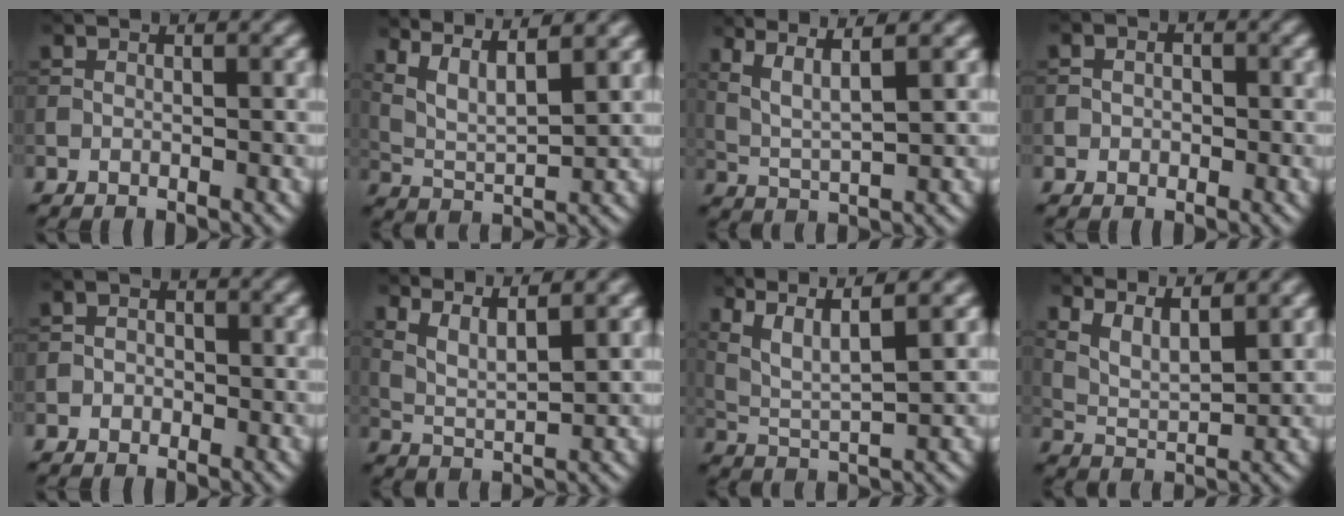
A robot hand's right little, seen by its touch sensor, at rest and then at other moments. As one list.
[{"total": 7.2, "force": [5.4, 1.9, 4.4], "torque": [-0.085, 0.019, 0.079]}, {"total": 4.7, "force": [2.8, 0.9, 3.7], "torque": [-0.075, 0.011, 0.046]}, {"total": 1.3, "force": [0.0, 1.2, 0.7], "torque": [-0.010, 0.001, -0.008]}, {"total": 1.6, "force": [-0.4, 1.4, 0.7], "torque": [-0.002, 0.003, -0.017]}, {"total": 4.9, "force": [3.6, 1.0, 3.1], "torque": [-0.056, 0.010, 0.057]}, {"total": 8.2, "force": [5.7, 1.9, 5.6], "torque": [-0.113, 0.030, 0.078]}, {"total": 5.0, "force": [3.9, 1.4, 2.8], "torque": [-0.056, 0.006, 0.065]}]